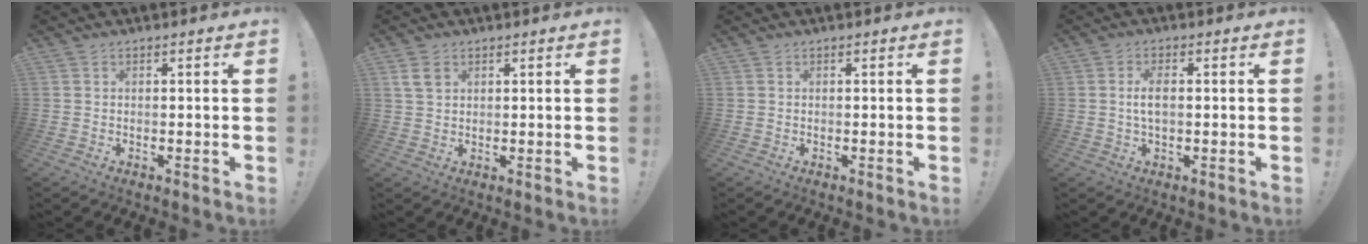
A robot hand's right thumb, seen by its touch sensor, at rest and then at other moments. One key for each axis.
{"total": 4.1, "fx": 2.0, "fy": 2.5, "fz": 2.5, "tx": -0.036, "ty": -0.004, "tz": 0.038}
{"total": 0.0}
{"total": 4.3, "fx": 0.1, "fy": 1.9, "fz": 3.9, "tx": -0.075, "ty": 0.003, "tz": -0.002}